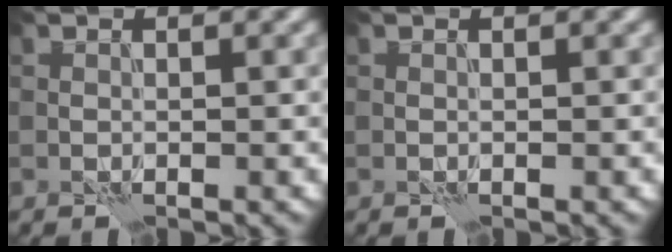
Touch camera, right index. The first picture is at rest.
{"total": 0.0}